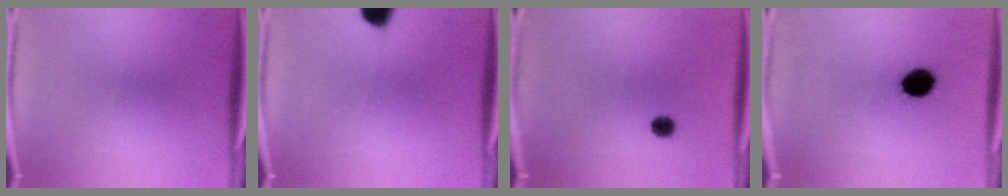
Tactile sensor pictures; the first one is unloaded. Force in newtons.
{"total": 7.1}
{"total": 1.9}
{"total": 6.4}